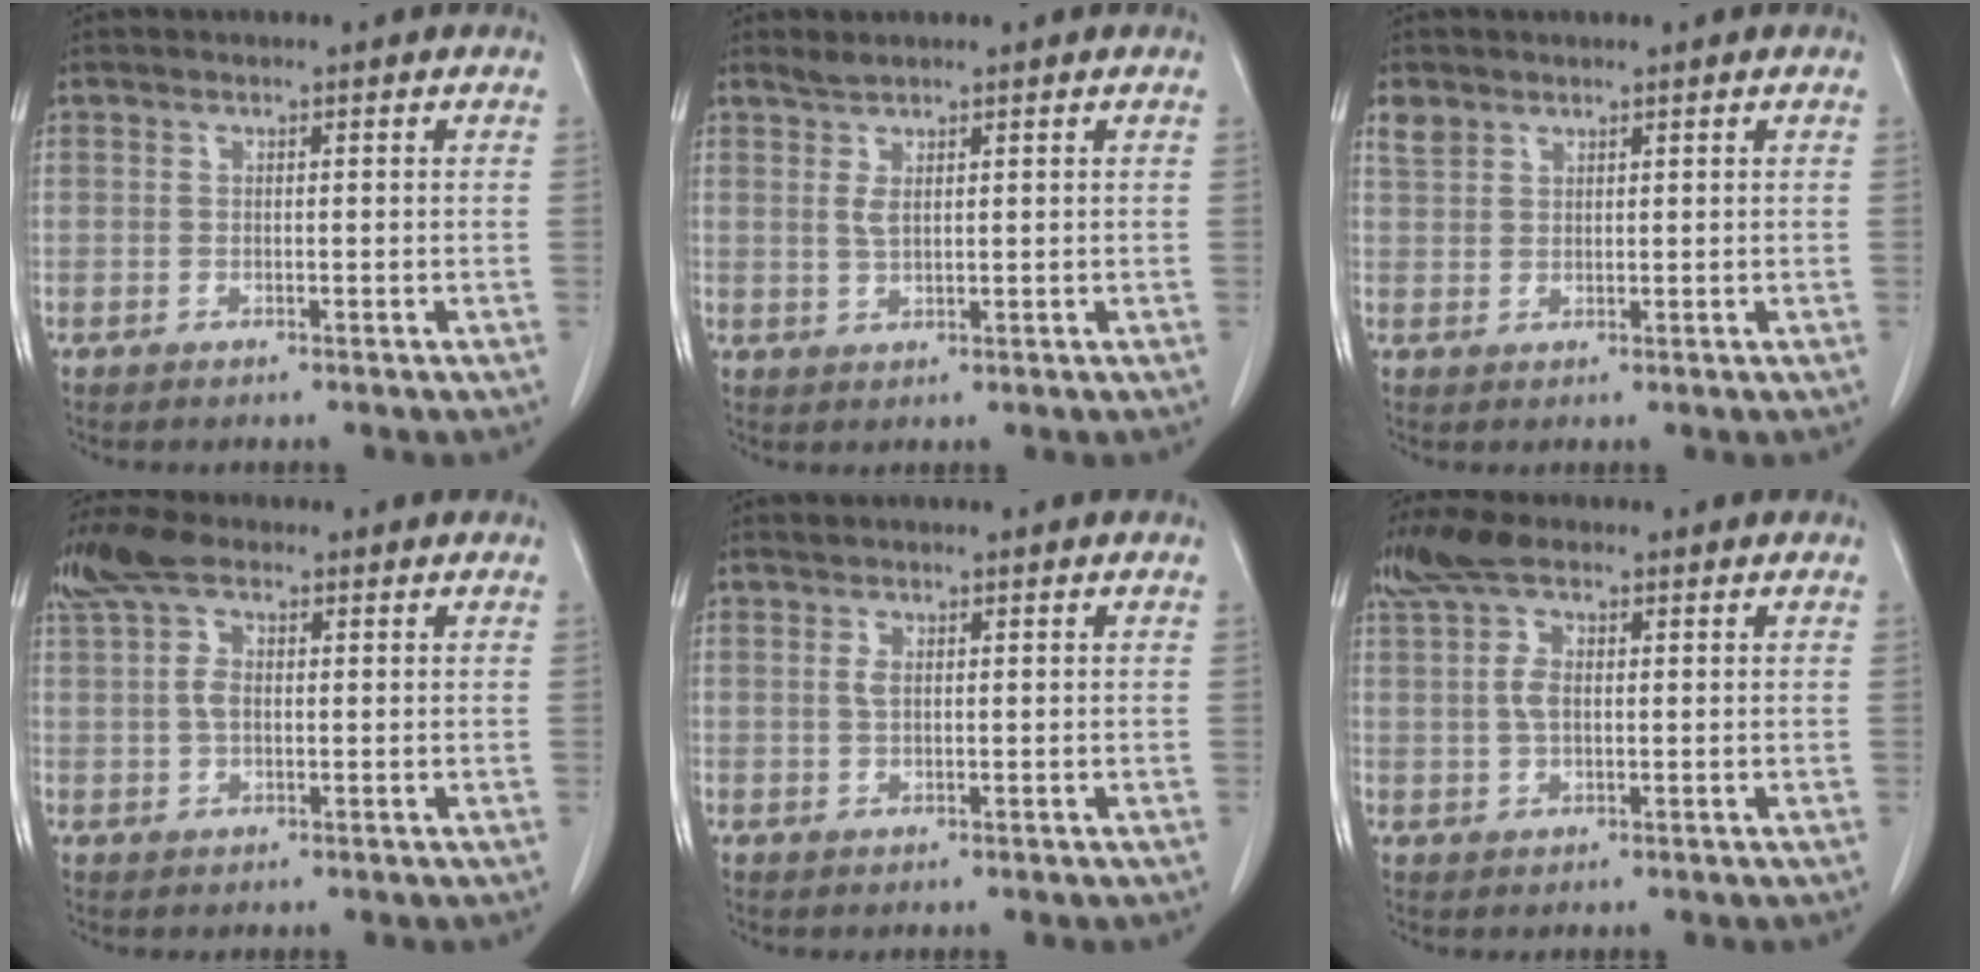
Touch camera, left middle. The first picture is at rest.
{"total": 2.2, "force": [1.6, 0.4, 1.5], "torque": [-0.037, -0.001, 0.037]}
{"total": 2.3, "force": [1.8, 1.4, 0.5], "torque": [-0.013, 0.008, 0.037]}
{"total": 6.0, "force": [2.2, 3.4, 4.4], "torque": [-0.101, 0.025, 0.041]}
{"total": 1.0, "force": [0.4, 0.5, 0.8], "torque": [-0.019, 0.000, 0.010]}
{"total": 5.8, "force": [2.2, 3.0, 4.4], "torque": [-0.102, 0.021, 0.042]}